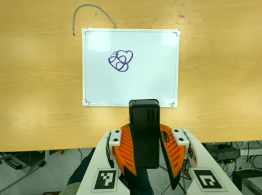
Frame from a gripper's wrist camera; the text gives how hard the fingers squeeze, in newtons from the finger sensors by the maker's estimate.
{"total": 10.4, "left": 8.5, "right": 12.4}